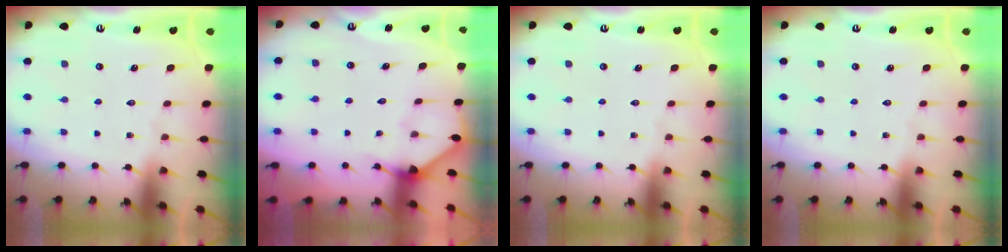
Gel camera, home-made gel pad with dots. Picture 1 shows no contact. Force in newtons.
{"total": 2.6, "press": 2.6, "slide": 0.4}
{"total": 0.0}
{"total": 0.0}